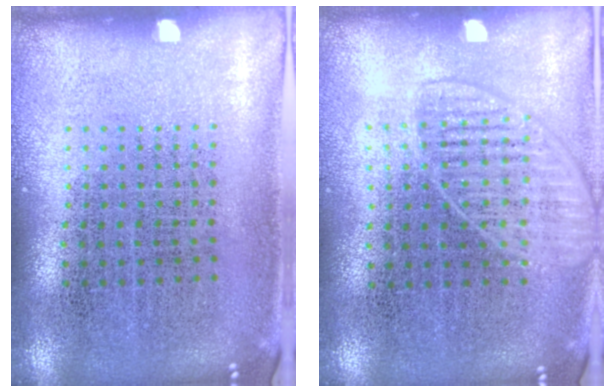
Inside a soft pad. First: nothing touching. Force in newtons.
{"total": 1.3, "press": 1.2, "slide": 0.5}